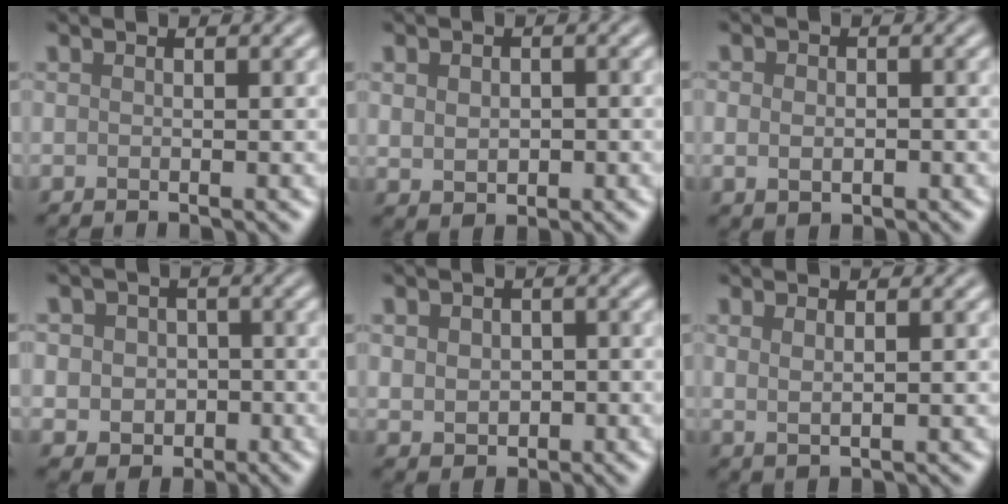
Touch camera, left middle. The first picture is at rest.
{"total": 2.6, "force": [0.2, 2.0, 1.6], "torque": [-0.028, -0.002, 0.013]}
{"total": 2.3, "force": [-0.1, 1.8, 1.4], "torque": [-0.014, 0.004, -0.003]}
{"total": 4.5, "force": [0.0, 4.0, 2.1], "torque": [-0.026, 0.012, -0.017]}
{"total": 3.1, "force": [0.2, 2.6, 1.7], "torque": [-0.029, -0.003, 0.006]}
{"total": 1.5, "force": [0.6, 0.6, 1.3], "torque": [-0.025, -0.004, 0.017]}